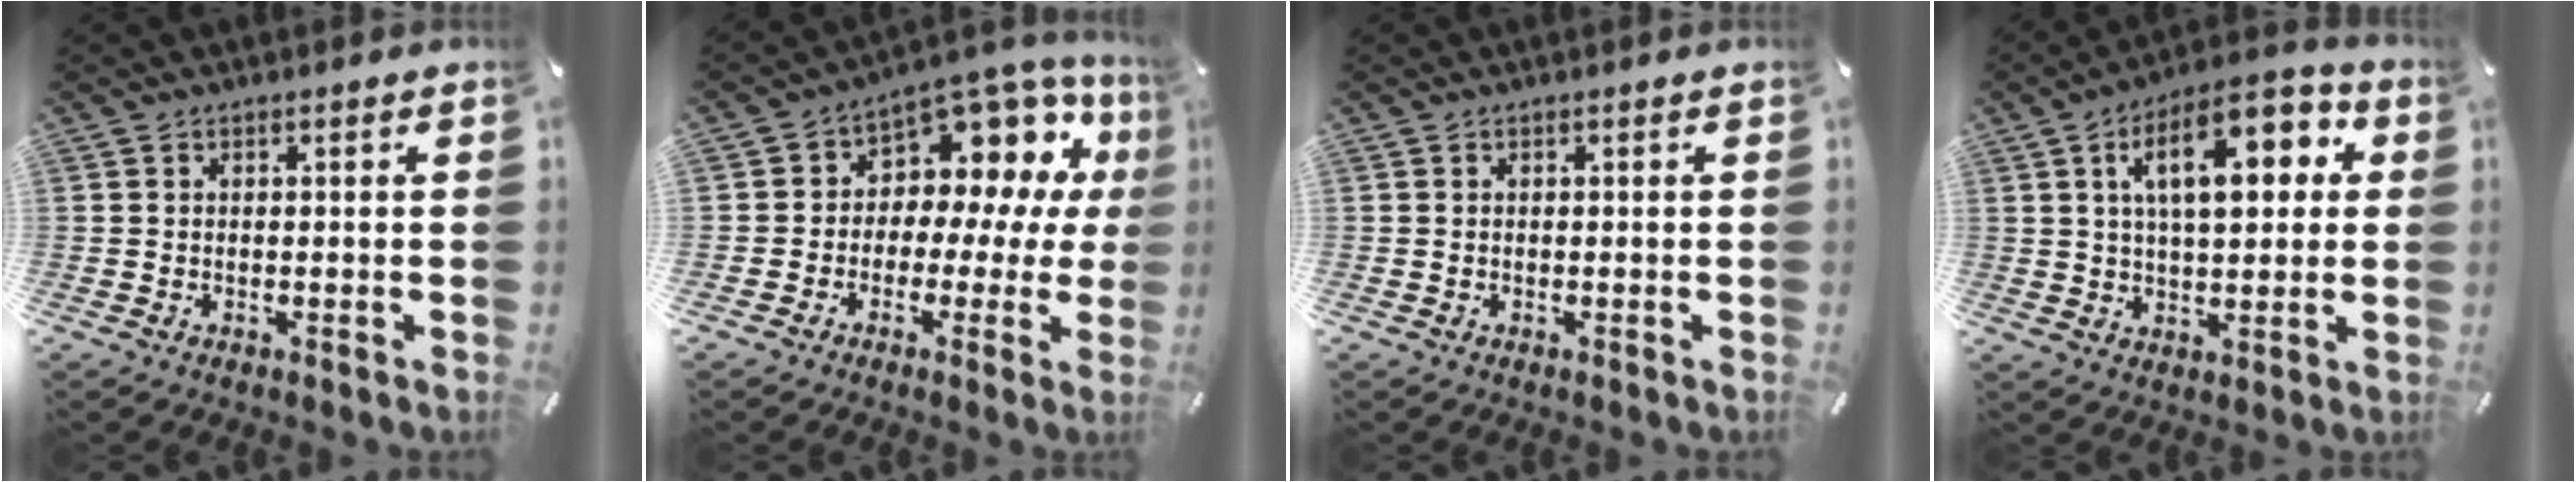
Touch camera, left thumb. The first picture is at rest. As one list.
[{"total": 8.3, "force": [2.9, 6.4, 4.4], "torque": [-0.081, -0.039, 0.055]}, {"total": 0.0}, {"total": 16.0, "force": [5.7, 7.6, 12.9], "torque": [-0.193, -0.005, 0.091]}]